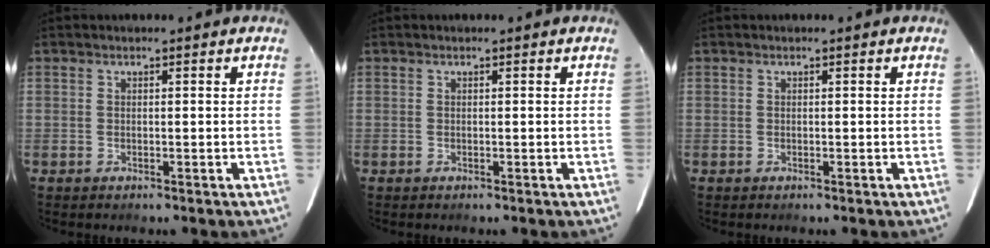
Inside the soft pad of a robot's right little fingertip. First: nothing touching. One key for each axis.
{"total": 0.0}
{"total": 0.0}